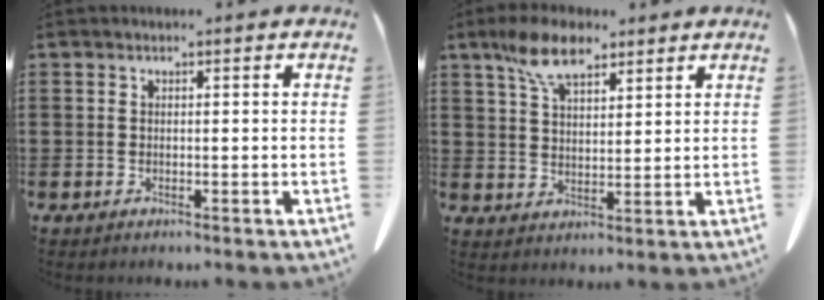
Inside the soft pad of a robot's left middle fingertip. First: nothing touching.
{"total": 8.1, "force": [5.6, 3.3, 4.8], "torque": [-0.111, 0.000, 0.105]}